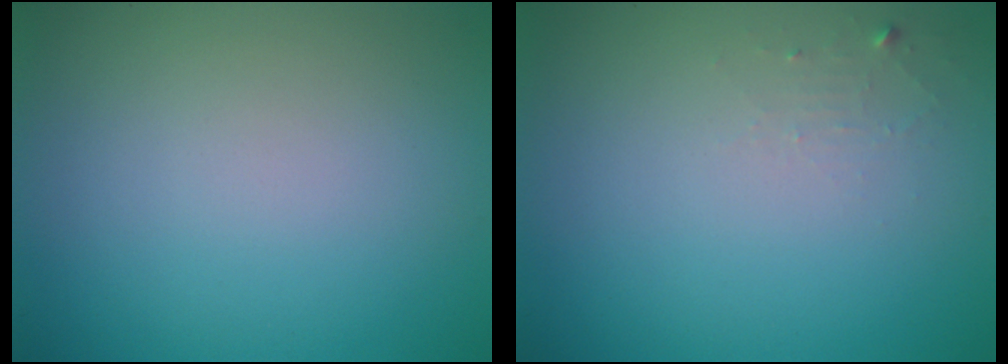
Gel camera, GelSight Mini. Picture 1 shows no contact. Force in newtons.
{"total": 1.0, "press": 1.0, "slide": 0.1}